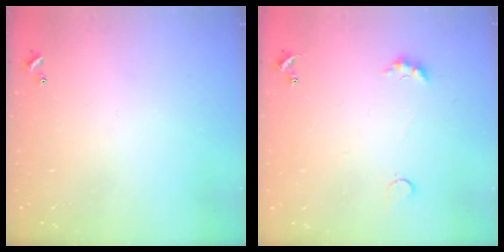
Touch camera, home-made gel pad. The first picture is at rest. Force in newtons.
{"total": 2.8, "press": 2.7, "slide": 0.5}